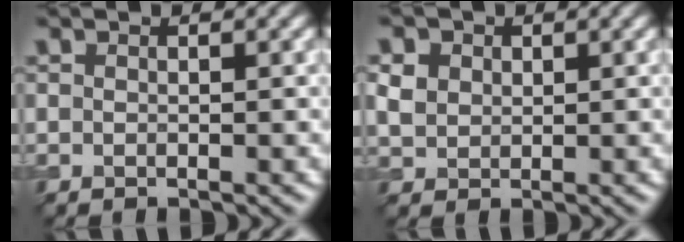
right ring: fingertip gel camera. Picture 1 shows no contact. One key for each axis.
{"total": 2.7, "fx": 1.0, "fy": 2.2, "fz": 1.2, "tx": -0.031, "ty": 0.003, "tz": 0.016}